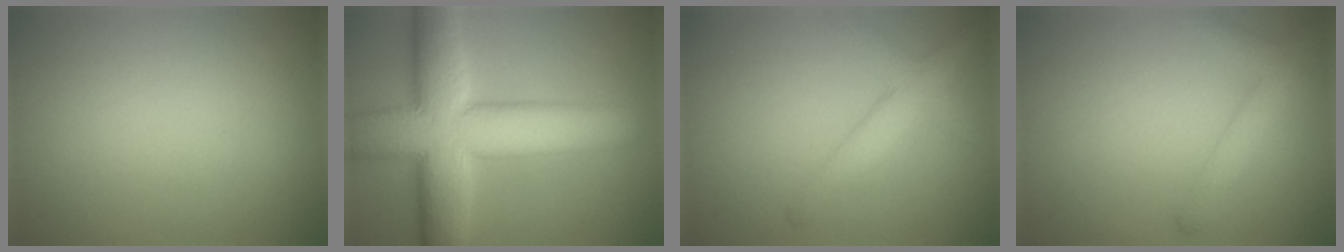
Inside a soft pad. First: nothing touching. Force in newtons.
{"total": 12.7, "press": 12.7, "slide": 0.5}
{"total": 3.0, "press": 3.0, "slide": 0.2}
{"total": 2.6, "press": 2.6, "slide": 0.2}